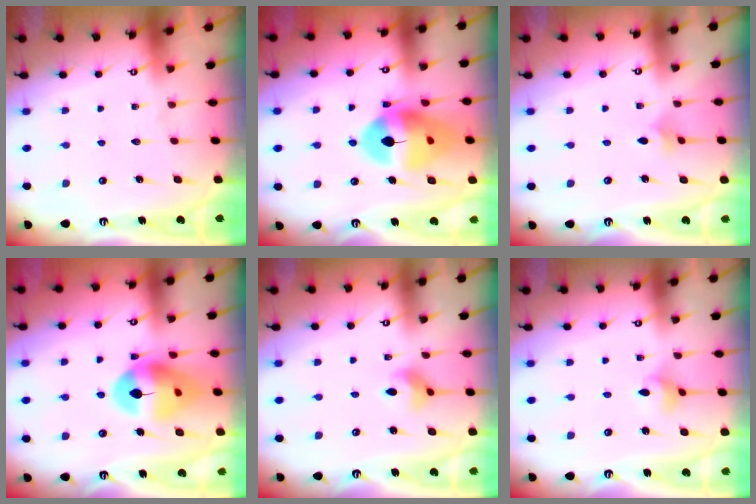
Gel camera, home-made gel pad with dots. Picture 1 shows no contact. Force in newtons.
{"total": 16.0, "press": 15.9, "slide": 1.7}
{"total": 2.0, "press": 1.9, "slide": 0.5}
{"total": 13.3, "press": 13.2, "slide": 1.6}
{"total": 3.8, "press": 3.8, "slide": 0.5}
{"total": 2.9, "press": 2.9, "slide": 0.5}